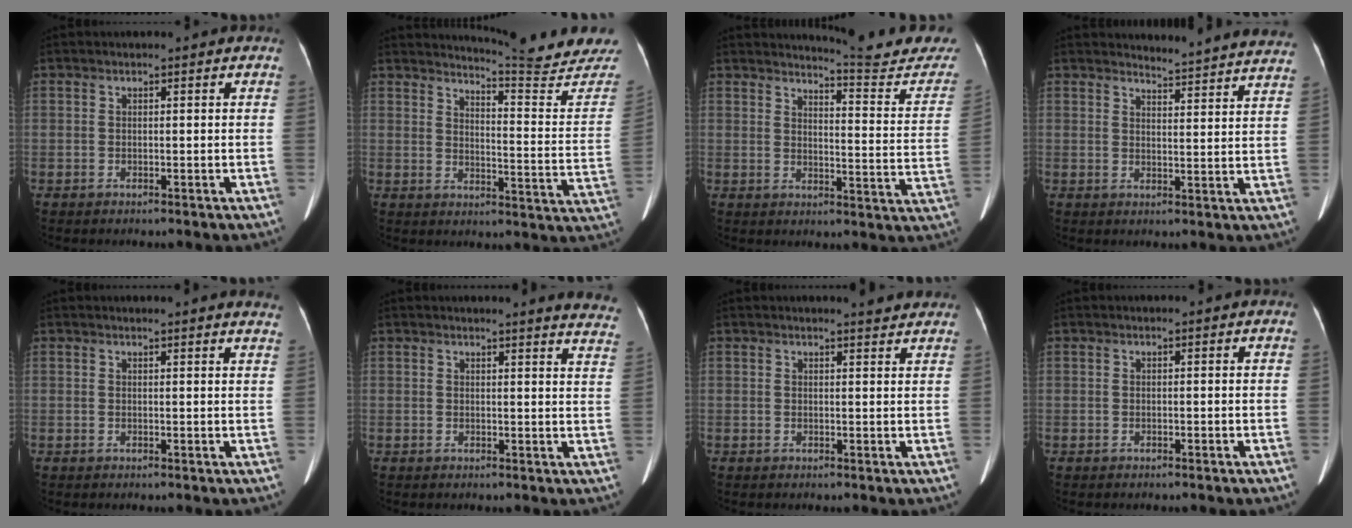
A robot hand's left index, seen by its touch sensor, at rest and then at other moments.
{"total": 17.4, "force": [17.1, -1.0, 3.2], "torque": [-0.042, -0.129, 0.194]}
{"total": 14.9, "force": [14.7, 0.2, 2.6], "torque": [-0.020, -0.102, 0.158]}
{"total": 15.1, "force": [15.0, 0.2, 2.1], "torque": [-0.012, -0.074, 0.150]}
{"total": 6.9, "force": [6.7, 0.1, 1.8], "torque": [-0.017, -0.004, 0.051]}
{"total": 9.4, "force": [9.2, 0.0, 2.0], "torque": [-0.002, -0.067, 0.067]}
{"total": 3.2, "force": [3.1, 0.2, 0.8], "torque": [-0.016, -0.004, 0.030]}
{"total": 0.0}